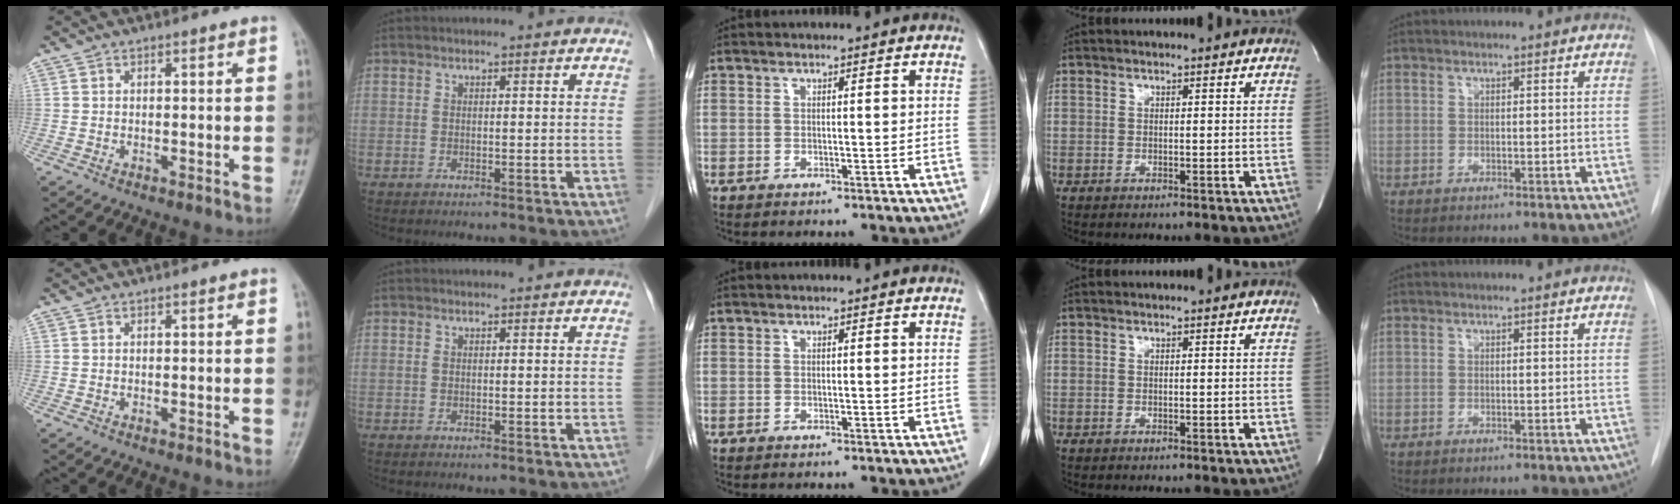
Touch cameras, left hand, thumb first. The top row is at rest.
{}